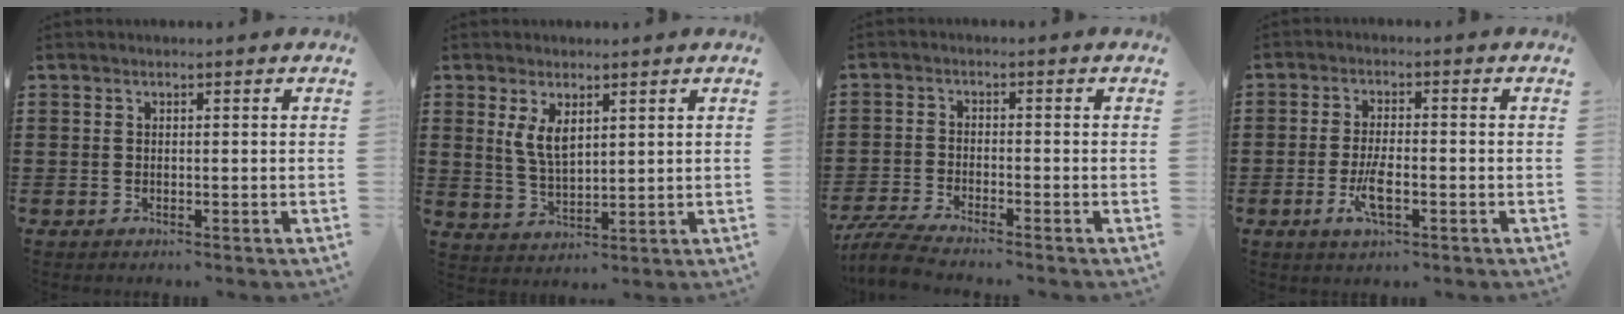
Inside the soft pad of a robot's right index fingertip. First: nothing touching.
{"total": 4.5, "force": [2.1, 2.0, 3.5], "torque": [-0.074, 0.003, 0.039]}
{"total": 4.5, "force": [-4.2, -0.3, 1.4], "torque": [-0.051, -0.020, -0.090]}
{"total": 5.1, "force": [-1.8, 1.4, 4.5], "torque": [-0.095, -0.006, -0.035]}